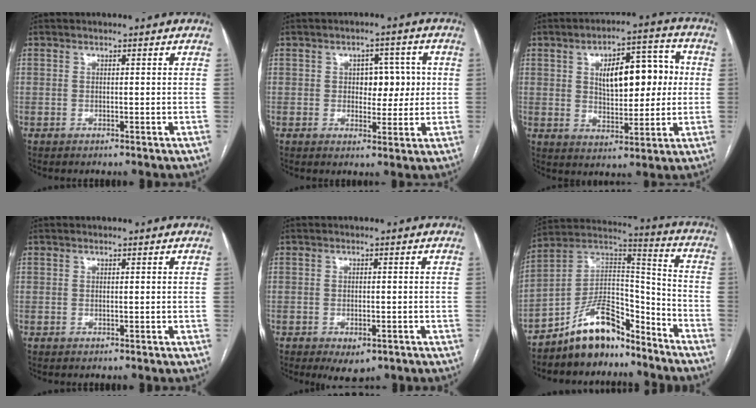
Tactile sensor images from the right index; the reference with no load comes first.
{"total": 5.4, "force": [0.7, 3.4, 4.1], "torque": [-0.043, 0.016, 0.013]}
{"total": 12.6, "force": [2.4, 6.1, 10.8], "torque": [-0.156, 0.025, 0.042]}
{"total": 0.0}
{"total": 3.8, "force": [-2.1, 1.8, 2.5], "torque": [-0.034, -0.004, -0.022]}
{"total": 13.0, "force": [-10.4, 4.9, 6.2], "torque": [-0.106, 0.050, -0.182]}